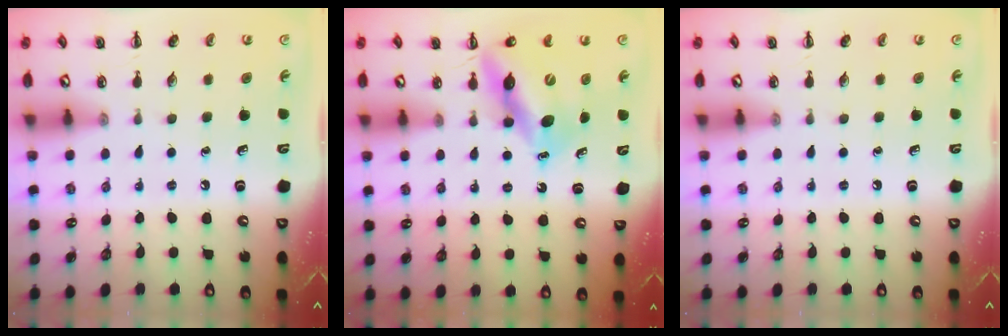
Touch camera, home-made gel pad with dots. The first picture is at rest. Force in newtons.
{"total": 12.8, "press": 12.4, "slide": 3.4}
{"total": 0.0}